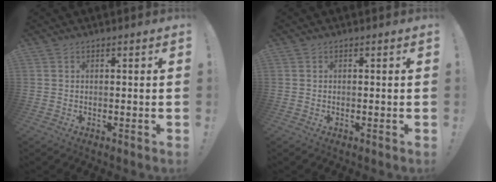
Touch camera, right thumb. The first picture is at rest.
{"total": 0.0}